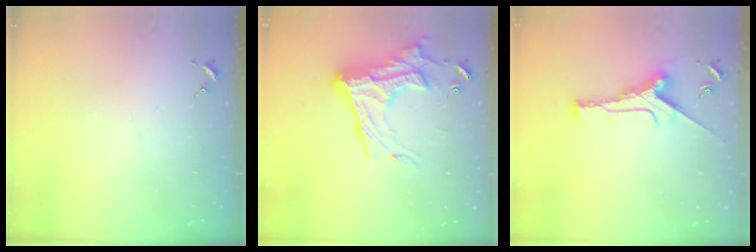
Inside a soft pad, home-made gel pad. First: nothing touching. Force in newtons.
{"total": 21.3, "press": 21.2, "slide": 1.7}
{"total": 10.0, "press": 10.0, "slide": 0.5}